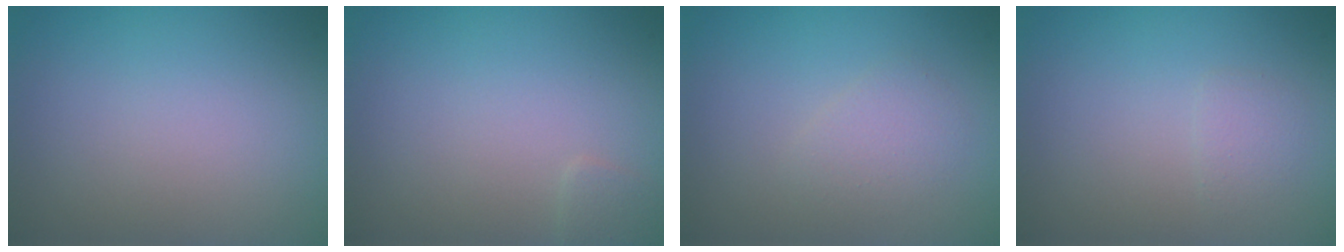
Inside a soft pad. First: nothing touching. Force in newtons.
{"total": 0.8, "press": 0.8, "slide": 0.0}
{"total": 1.6, "press": 1.6, "slide": 0.1}
{"total": 1.0, "press": 1.0, "slide": 0.1}